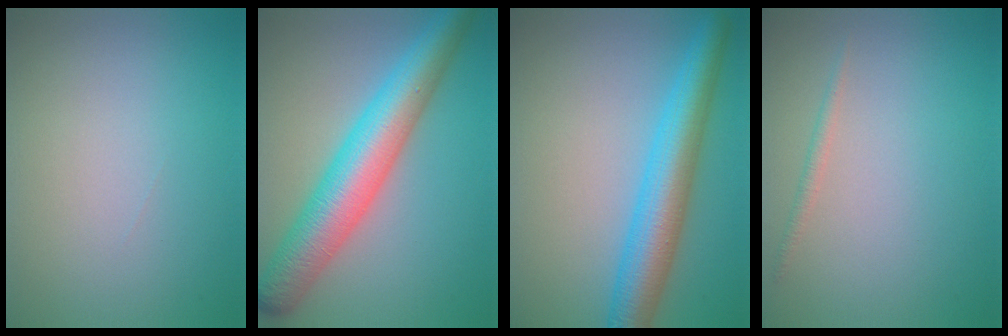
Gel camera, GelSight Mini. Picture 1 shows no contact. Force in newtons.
{"total": 8.5, "press": 8.5, "slide": 0.1}
{"total": 6.5, "press": 6.5, "slide": 0.2}
{"total": 0.9, "press": 0.9, "slide": 0.1}